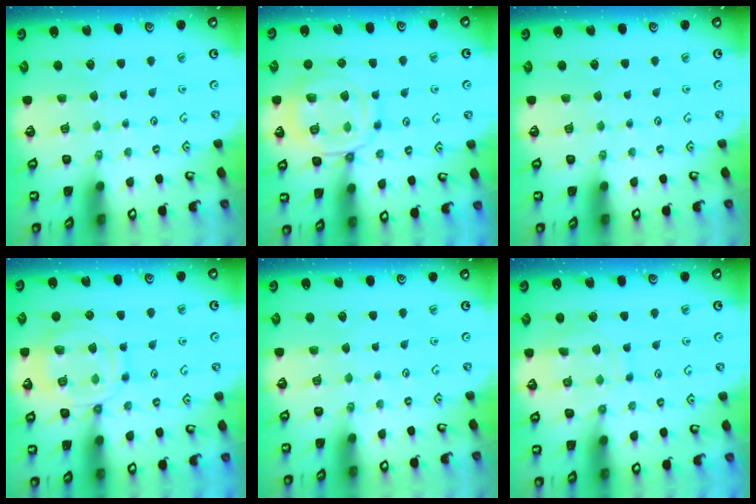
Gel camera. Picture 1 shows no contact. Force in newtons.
{"total": 14.4, "press": 14.3, "slide": 1.4}
{"total": 0.0}
{"total": 13.4, "press": 13.3, "slide": 1.3}
{"total": 0.0}
{"total": 10.3, "press": 10.2, "slide": 0.7}